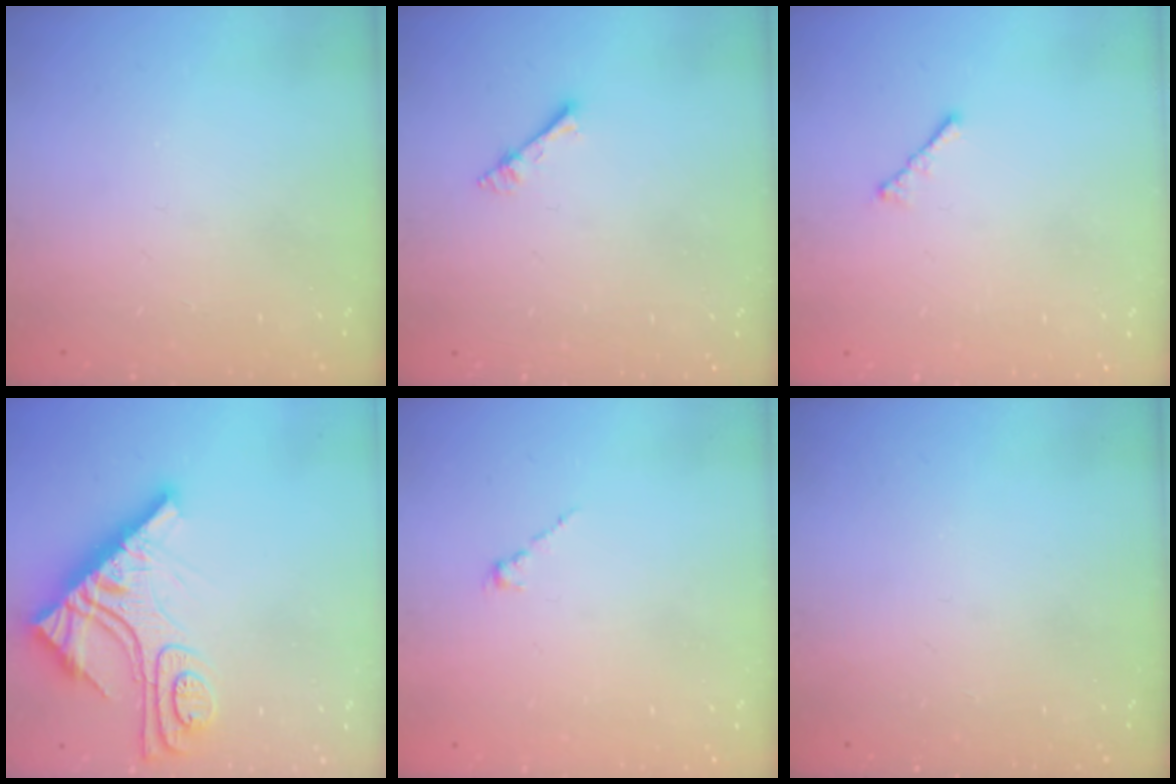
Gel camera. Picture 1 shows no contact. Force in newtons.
{"total": 4.9, "press": 4.9, "slide": 0.6}
{"total": 1.7, "press": 1.6, "slide": 0.5}
{"total": 15.2, "press": 15.1, "slide": 1.4}
{"total": 0.0}
{"total": 0.0}